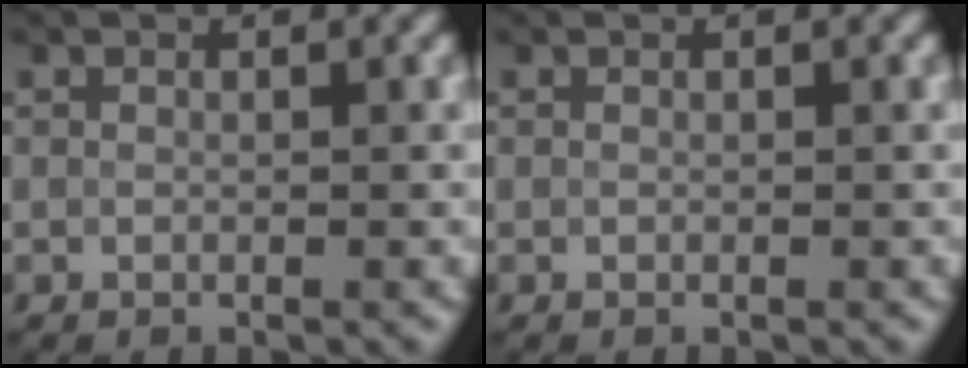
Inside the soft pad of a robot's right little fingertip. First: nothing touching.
{"total": 0.0}